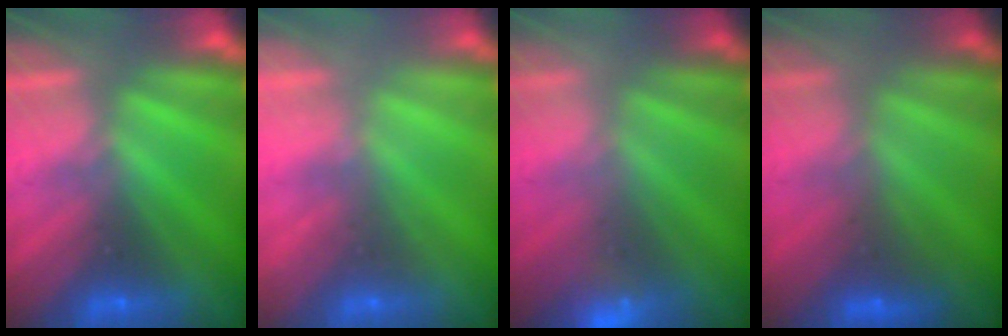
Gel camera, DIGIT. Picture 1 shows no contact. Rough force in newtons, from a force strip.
{"total": 2.1}
{"total": 2.2}
{"total": 2.9}